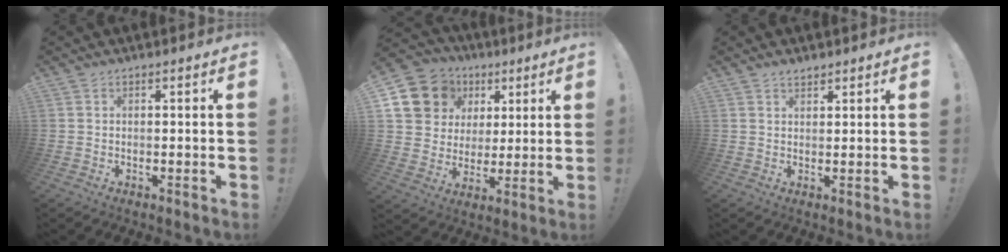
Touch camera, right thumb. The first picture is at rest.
{"total": 13.4, "force": [5.8, 11.4, 3.9], "torque": [-0.063, -0.025, 0.132]}
{"total": 2.0, "force": [1.8, 0.8, 0.6], "torque": [0.001, -0.012, 0.031]}